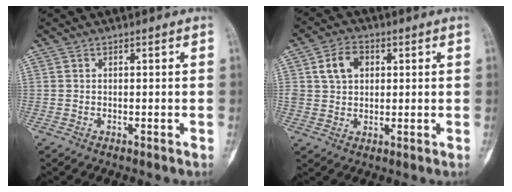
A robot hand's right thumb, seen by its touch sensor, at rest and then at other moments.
{"total": 6.4, "force": [2.0, 4.7, 3.9], "torque": [-0.051, 0.001, 0.034]}